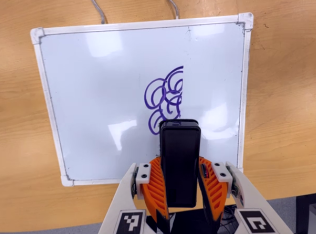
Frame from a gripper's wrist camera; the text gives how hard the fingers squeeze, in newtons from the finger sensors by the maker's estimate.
{"total": 9.8, "left": 7.4, "right": 12.3}